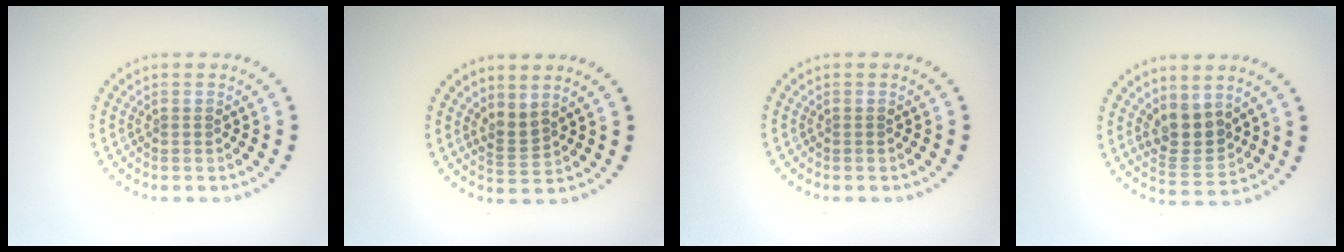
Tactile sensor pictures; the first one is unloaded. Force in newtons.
{"total": 1.8, "press": 1.3, "slide": 1.3}
{"total": 0.0}
{"total": 3.4, "press": 3.1, "slide": 1.4}